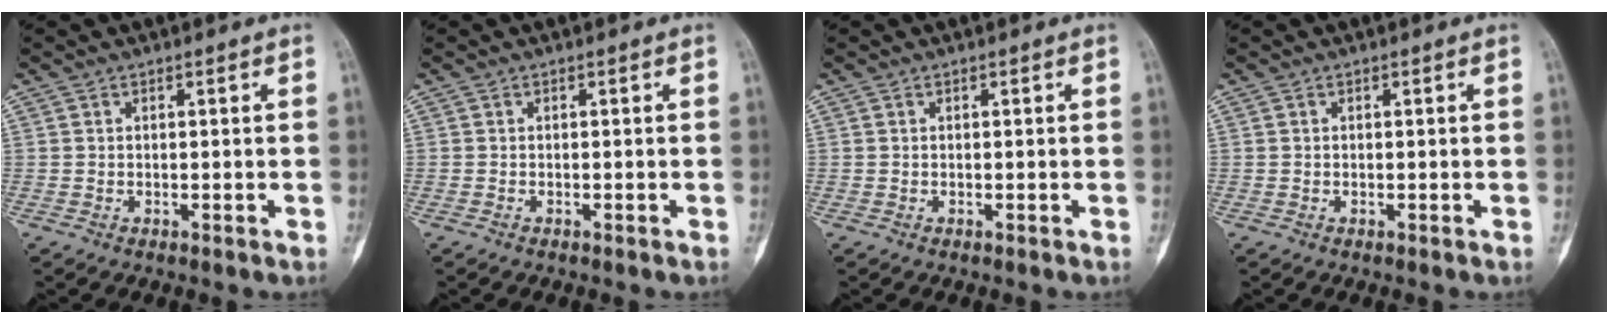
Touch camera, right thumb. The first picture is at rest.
{"total": 0.0}
{"total": 0.0}
{"total": 0.0}